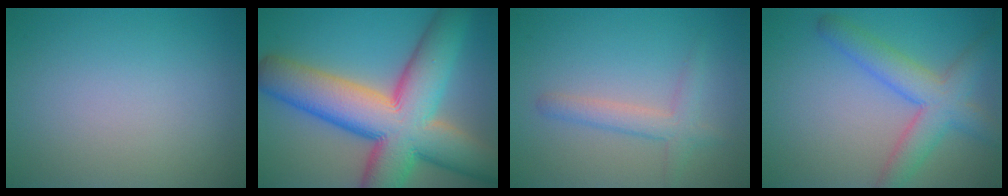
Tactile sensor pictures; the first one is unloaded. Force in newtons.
{"total": 15.2, "press": 15.2, "slide": 0.9}
{"total": 2.5, "press": 2.5, "slide": 0.2}
{"total": 5.3, "press": 5.3, "slide": 0.2}